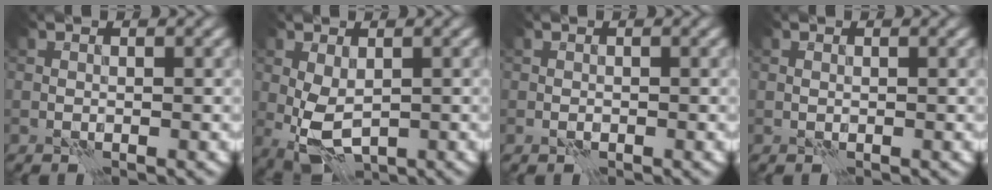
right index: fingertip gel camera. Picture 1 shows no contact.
{"total": 4.2, "force": [-0.2, 2.4, 3.5], "torque": [-0.079, -0.006, 0.001]}
{"total": 0.0}
{"total": 0.0}